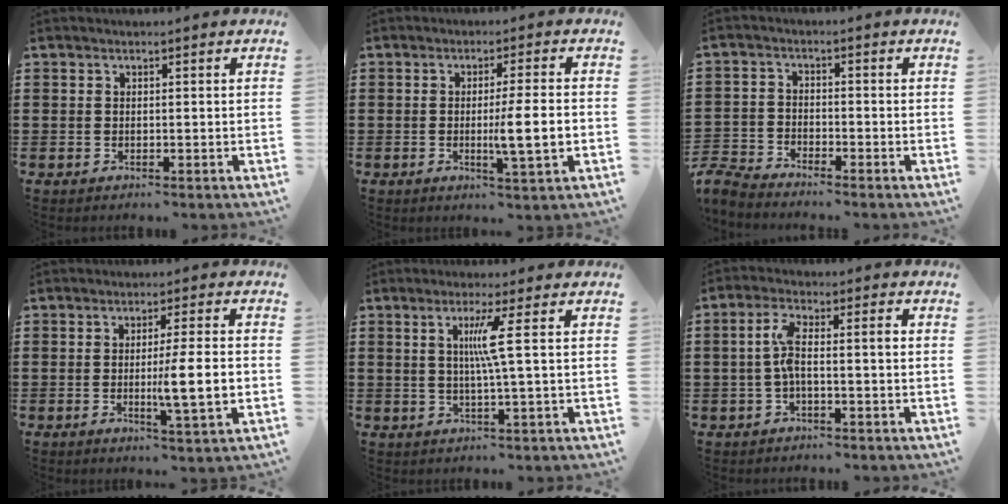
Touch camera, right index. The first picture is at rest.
{"total": 6.3, "force": [-0.8, 0.1, 6.3], "torque": [-0.097, -0.010, -0.018]}
{"total": 3.6, "force": [-3.5, 0.3, 0.2], "torque": [-0.030, -0.005, -0.081]}
{"total": 7.2, "force": [-1.0, 0.3, 7.1], "torque": [-0.110, -0.012, -0.021]}
{"total": 4.9, "force": [0.8, -1.0, 4.8], "torque": [-0.092, -0.008, 0.007]}
{"total": 5.3, "force": [-0.4, 1.4, 5.1], "torque": [-0.102, 0.007, -0.013]}